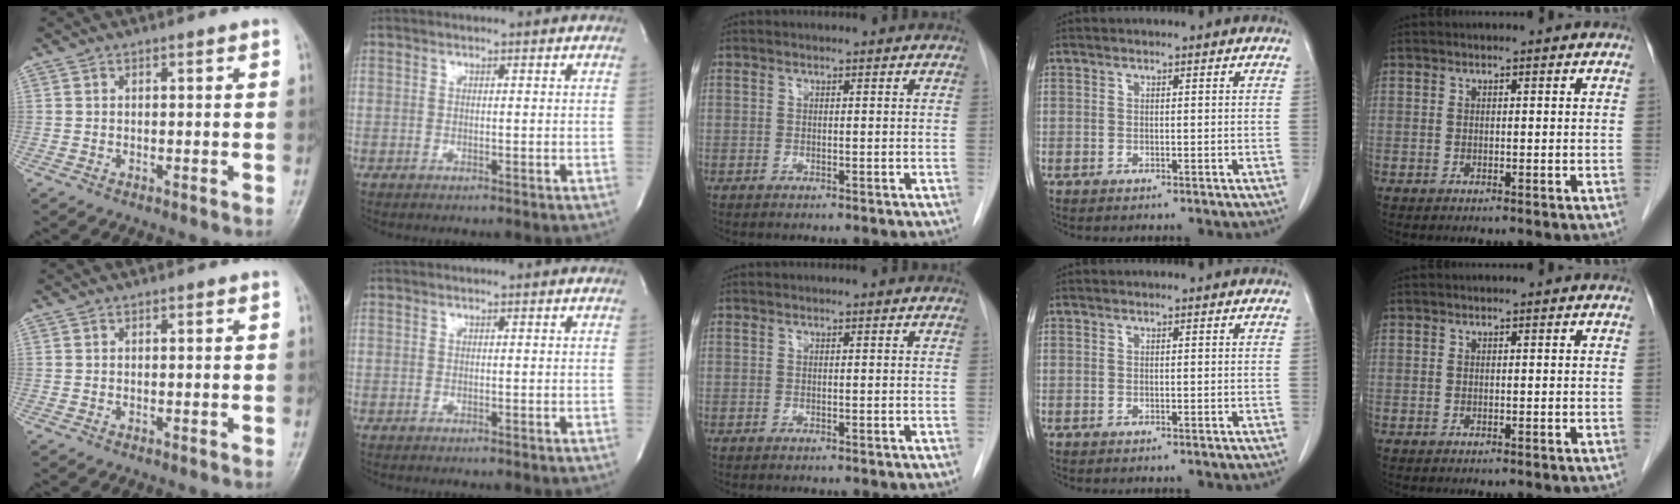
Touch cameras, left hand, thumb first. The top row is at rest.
{}